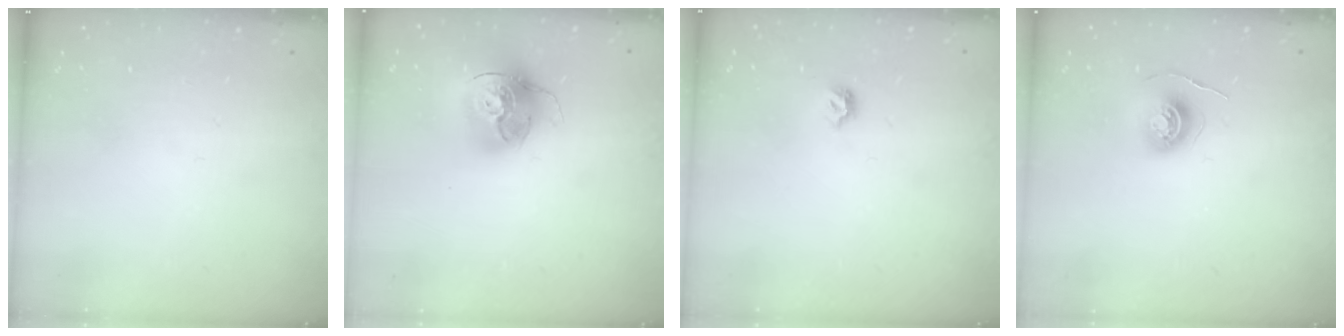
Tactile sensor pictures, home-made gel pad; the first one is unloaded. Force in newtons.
{"total": 16.8, "press": 16.7, "slide": 1.9}
{"total": 4.8, "press": 4.7, "slide": 1.0}
{"total": 5.7, "press": 5.7, "slide": 0.5}